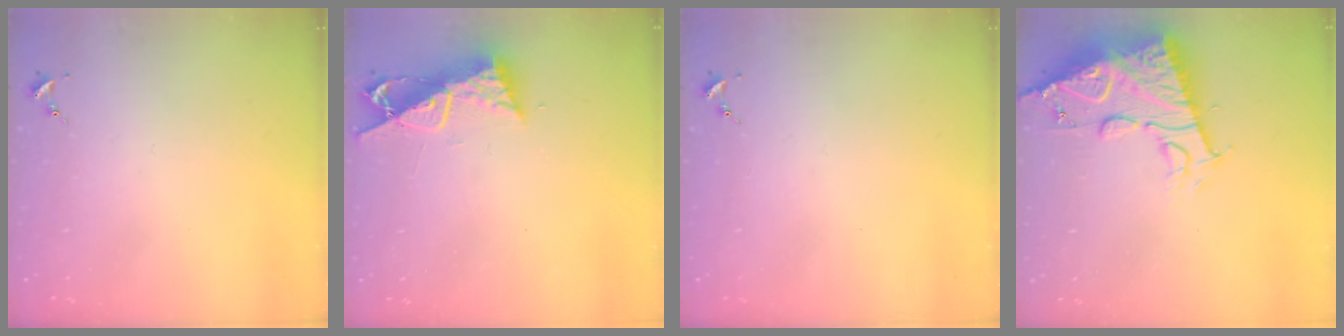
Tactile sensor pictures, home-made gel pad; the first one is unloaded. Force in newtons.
{"total": 9.8, "press": 9.8, "slide": 0.8}
{"total": 0.0}
{"total": 17.2, "press": 17.1, "slide": 1.6}